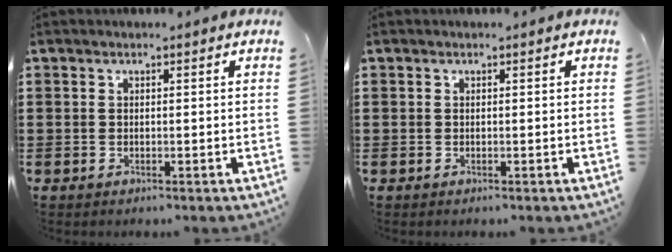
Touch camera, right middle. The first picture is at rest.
{"total": 0.0}